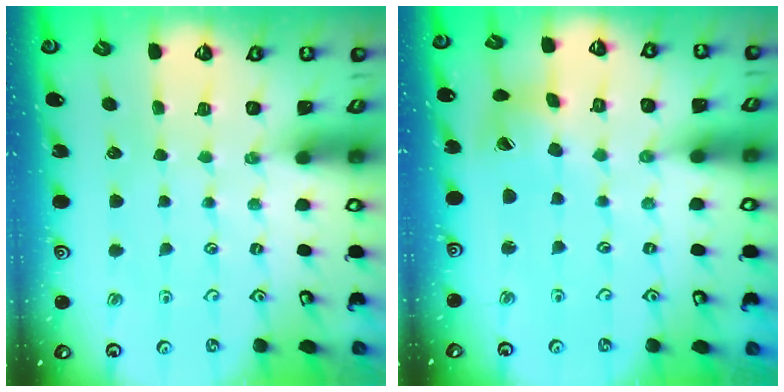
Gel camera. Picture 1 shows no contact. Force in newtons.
{"total": 9.2, "press": 9.1, "slide": 1.2}